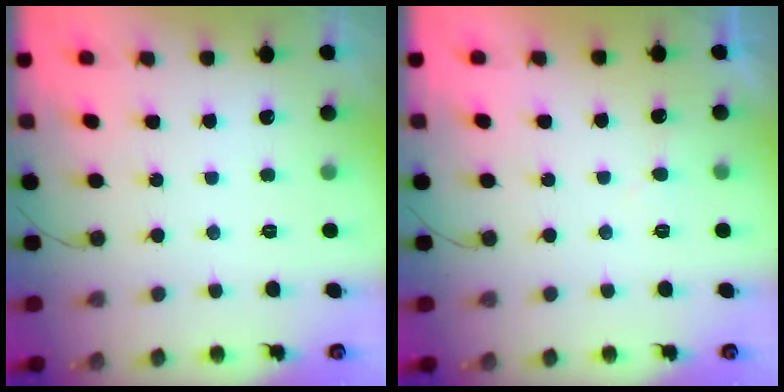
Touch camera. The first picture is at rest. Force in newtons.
{"total": 4.7, "press": 4.6, "slide": 0.5}